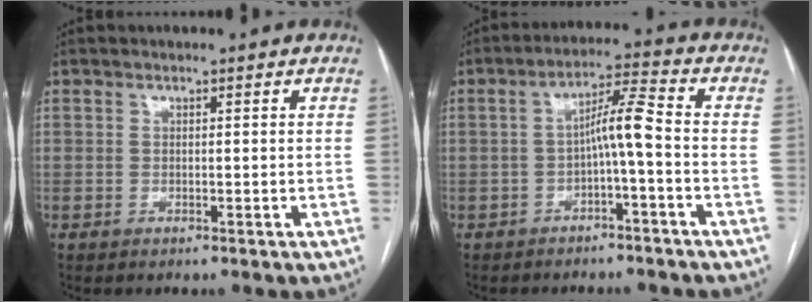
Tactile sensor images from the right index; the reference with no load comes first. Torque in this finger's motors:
{"motor_torque": [0.71, -0.19, 0.37, 0.10]}